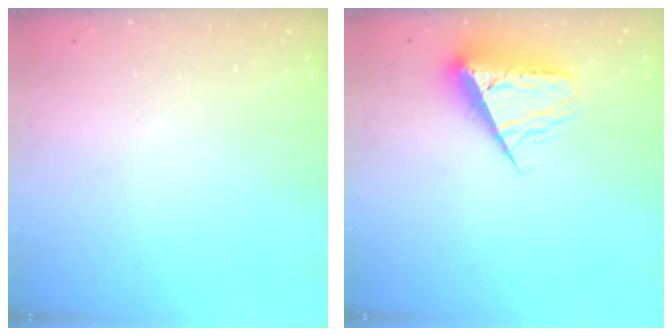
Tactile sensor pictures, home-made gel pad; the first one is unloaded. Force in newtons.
{"total": 8.8, "press": 8.7, "slide": 0.9}